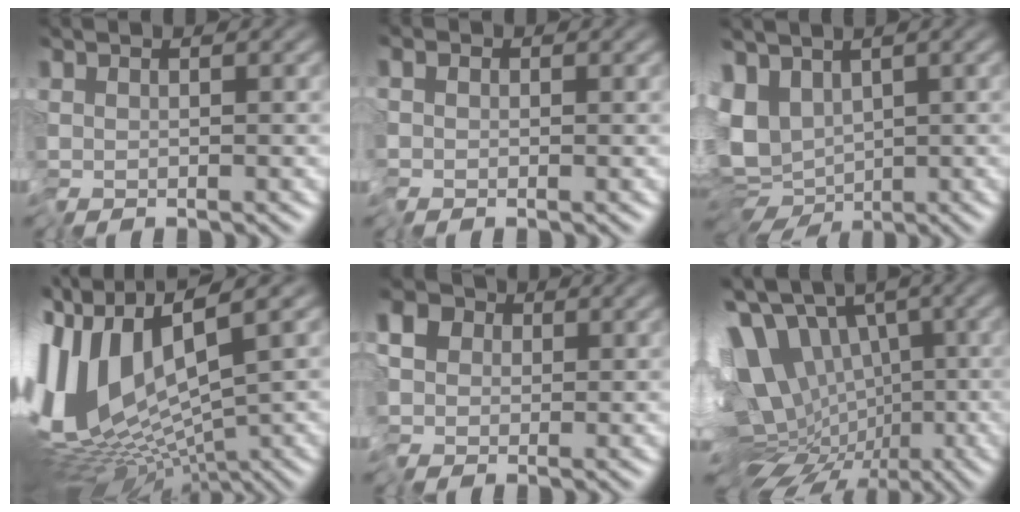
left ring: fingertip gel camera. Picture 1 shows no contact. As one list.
[{"total": 0.5, "force": [-0.1, 0.5, -0.2], "torque": [0.004, -0.001, -0.005]}, {"total": 6.4, "force": [0.7, 5.2, 3.7], "torque": [-0.080, -0.018, 0.031]}, {"total": 12.6, "force": [0.0, 5.4, 11.4], "torque": [-0.247, 0.006, 0.019]}, {"total": 8.3, "force": [1.7, 6.4, 5.0], "torque": [-0.076, 0.018, -0.011]}, {"total": 13.1, "force": [0.0, 9.4, 9.1], "torque": [-0.138, -0.005, 0.026]}]